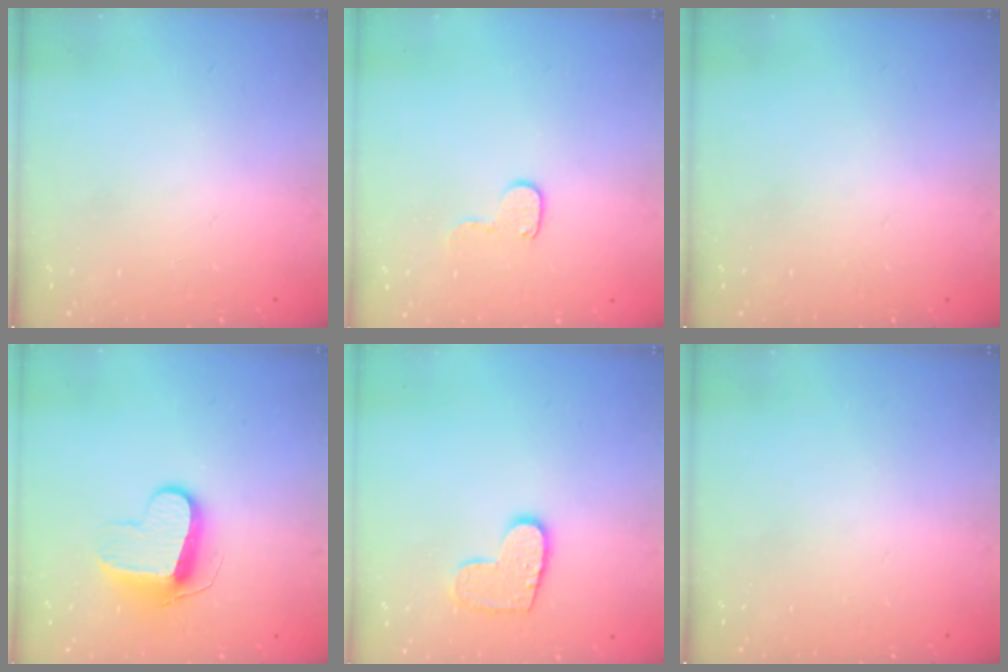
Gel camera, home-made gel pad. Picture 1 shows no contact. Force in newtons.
{"total": 4.5, "press": 4.5, "slide": 0.5}
{"total": 0.0}
{"total": 9.9, "press": 9.9, "slide": 0.3}
{"total": 9.7, "press": 9.7, "slide": 0.3}
{"total": 0.0}